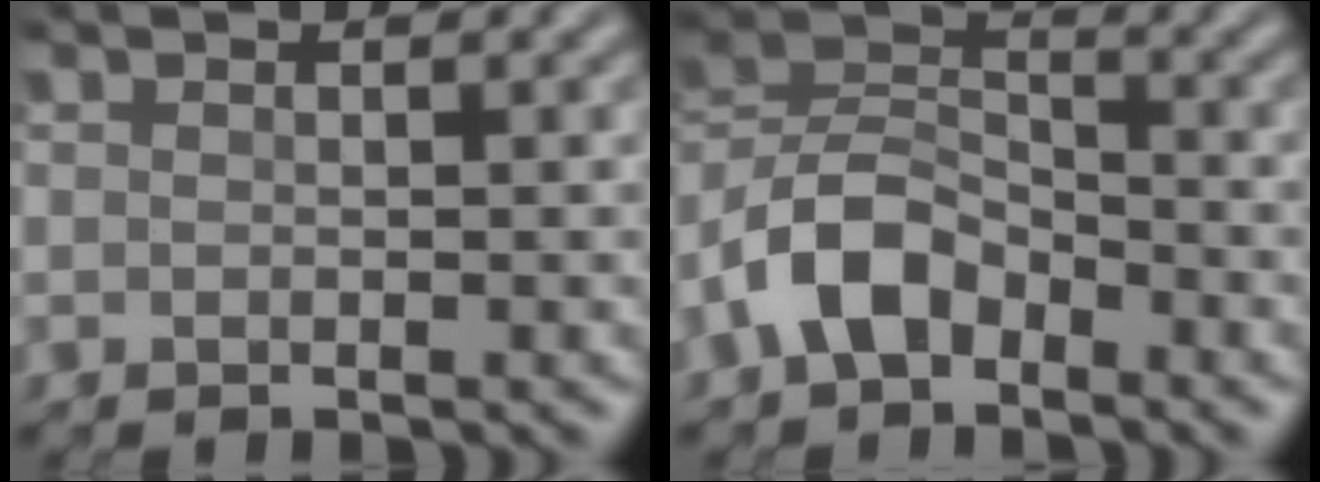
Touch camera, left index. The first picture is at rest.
{"total": 6.1, "force": [-3.6, 3.5, 3.6], "torque": [-0.079, 0.011, -0.079]}